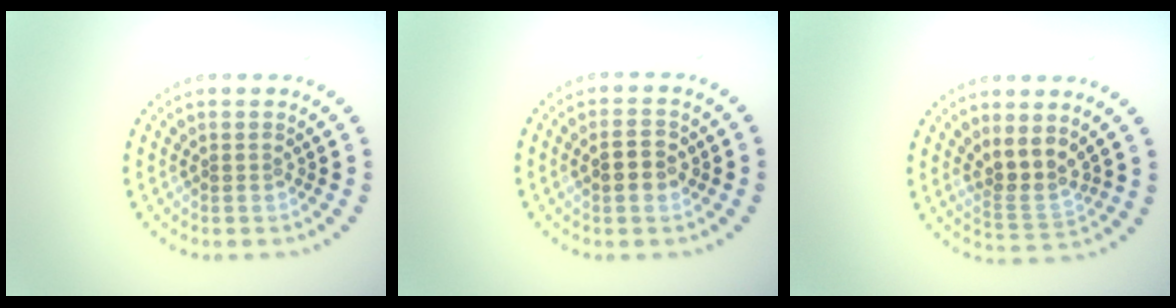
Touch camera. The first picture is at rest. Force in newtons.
{"total": 2.6, "press": 2.6, "slide": 0.0}
{"total": 3.1, "press": 2.5, "slide": 1.8}